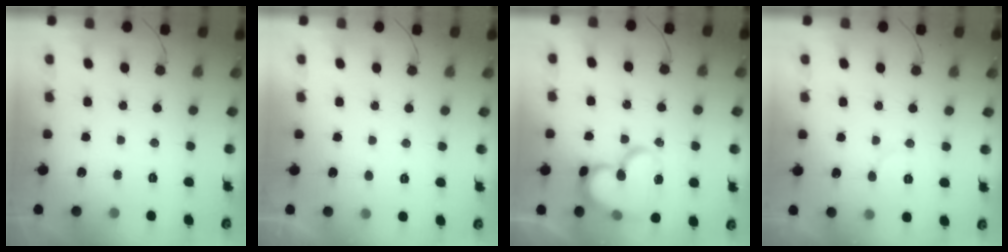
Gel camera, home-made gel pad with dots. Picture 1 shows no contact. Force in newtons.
{"total": 2.3, "press": 2.3, "slide": 0.1}
{"total": 17.6, "press": 17.5, "slide": 1.7}
{"total": 5.9, "press": 5.9, "slide": 0.7}